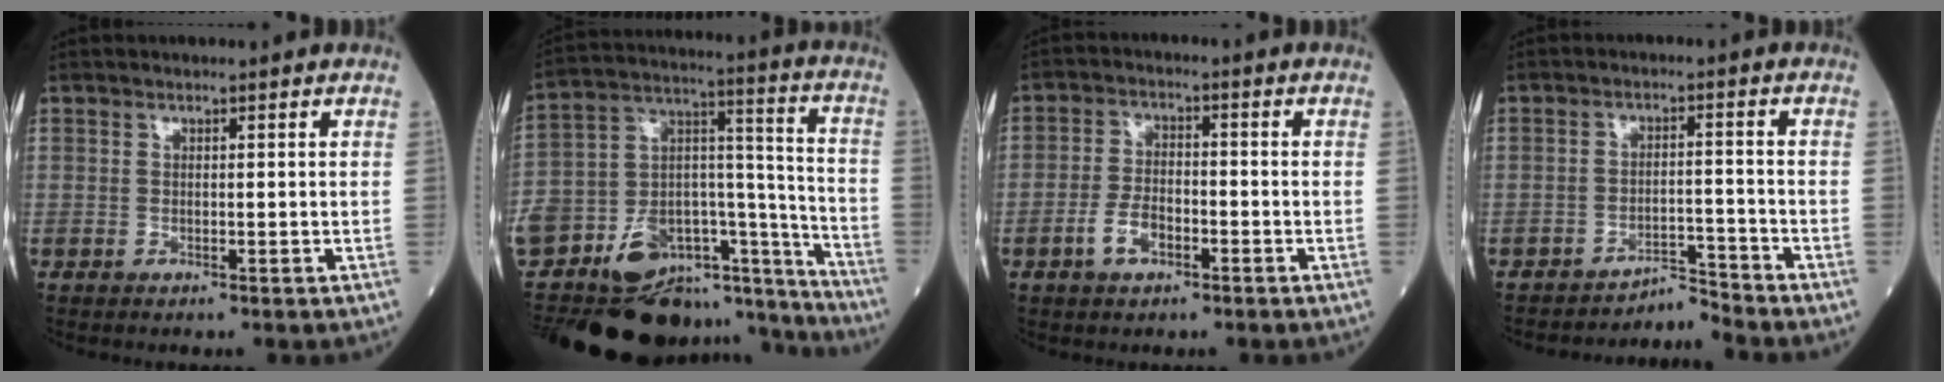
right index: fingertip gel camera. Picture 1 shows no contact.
{"total": 32.1, "force": [-25.5, 11.5, 15.8], "torque": [-0.298, 0.017, -0.379]}
{"total": 5.0, "force": [-2.3, 2.4, 3.7], "torque": [-0.077, 0.004, -0.044]}
{"total": 4.3, "force": [-3.7, -1.4, -1.5], "torque": [0.032, 0.007, -0.055]}